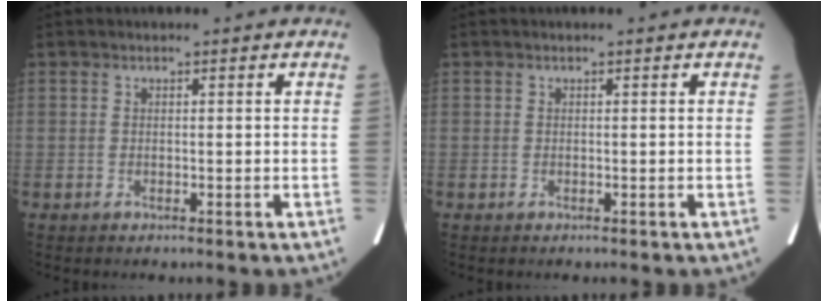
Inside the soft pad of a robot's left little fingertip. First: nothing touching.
{"total": 0.0}